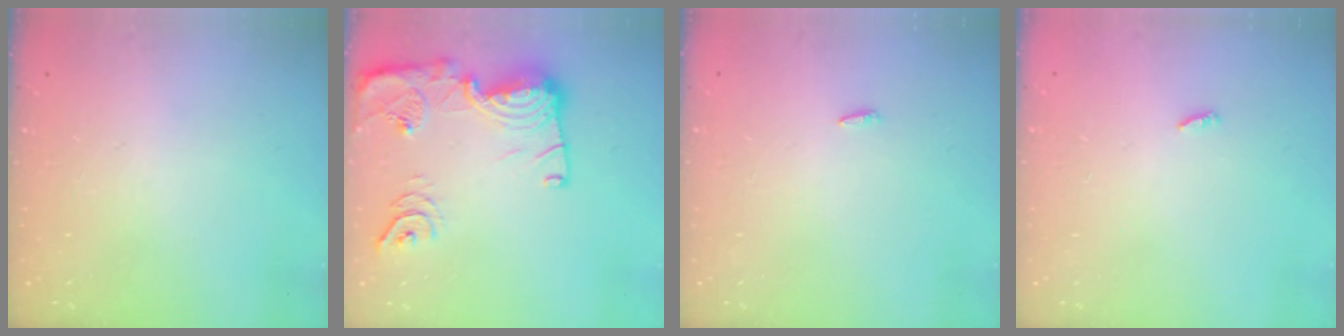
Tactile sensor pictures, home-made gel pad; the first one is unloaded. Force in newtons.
{"total": 21.3, "press": 21.2, "slide": 1.9}
{"total": 1.8, "press": 1.7, "slide": 0.6}
{"total": 2.3, "press": 2.3, "slide": 0.2}